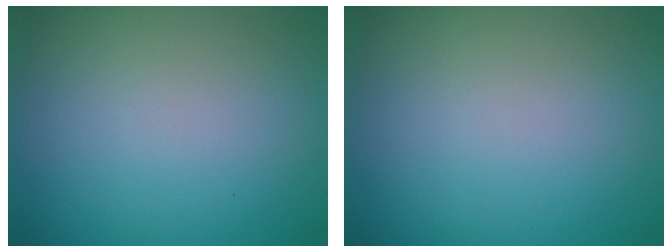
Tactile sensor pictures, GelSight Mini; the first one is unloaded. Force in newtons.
{"total": 0.0}